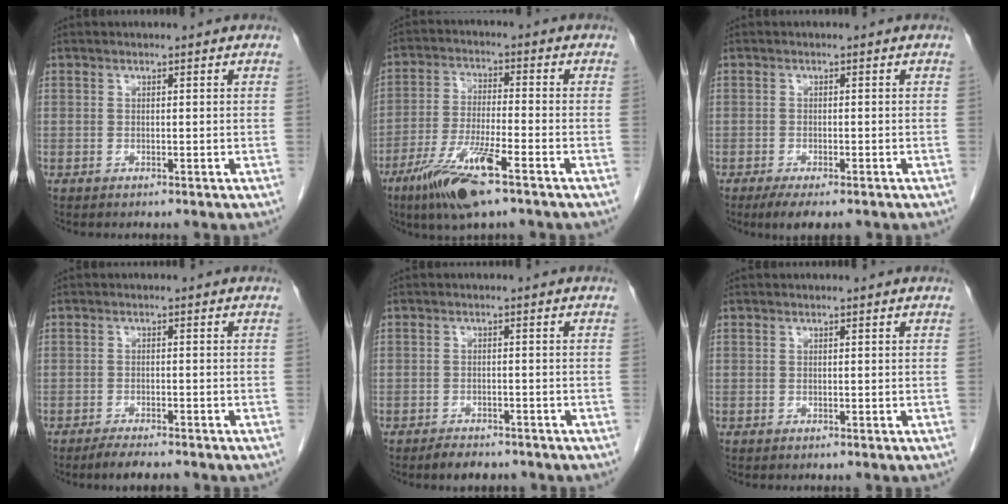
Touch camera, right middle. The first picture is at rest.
{"total": 11.5, "force": [-6.8, 1.2, 9.1], "torque": [-0.185, -0.024, -0.123]}
{"total": 5.0, "force": [-3.6, 1.4, 3.1], "torque": [-0.046, -0.010, -0.055]}
{"total": 3.8, "force": [-3.4, 0.5, 1.8], "torque": [-0.031, -0.009, -0.053]}
{"total": 3.8, "force": [-3.2, 1.6, 1.4], "torque": [-0.024, -0.002, -0.044]}
{"total": 0.0}